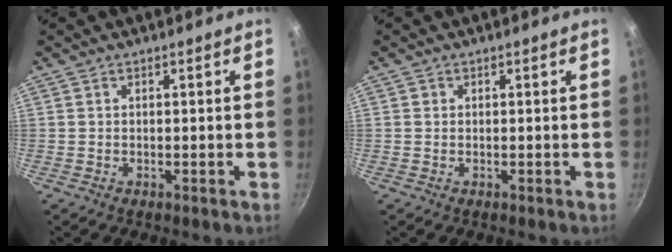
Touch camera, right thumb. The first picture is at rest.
{"total": 0.0}